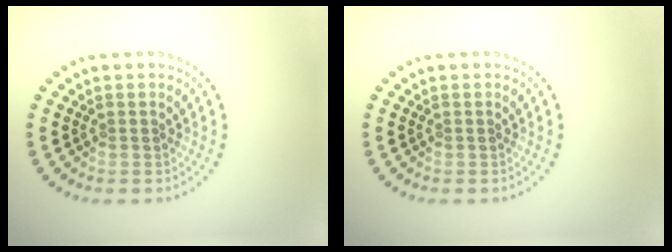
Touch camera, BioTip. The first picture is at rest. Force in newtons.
{"total": 0.0}